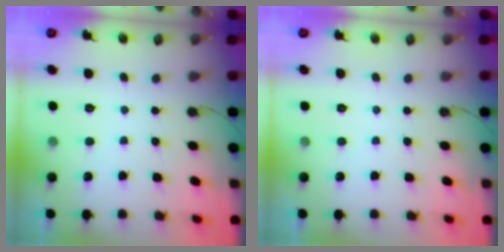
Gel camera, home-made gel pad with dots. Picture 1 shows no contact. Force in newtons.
{"total": 0.0}